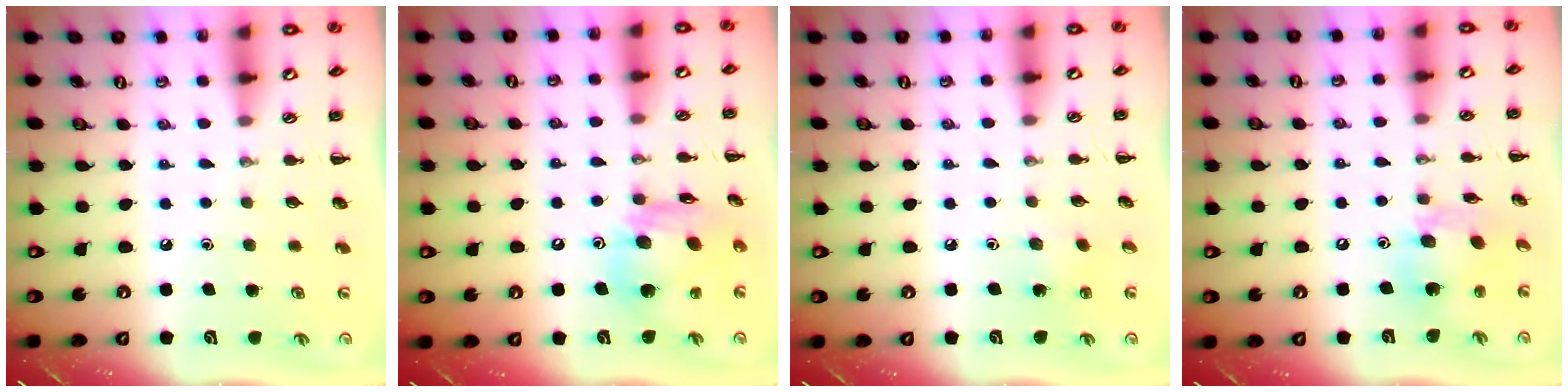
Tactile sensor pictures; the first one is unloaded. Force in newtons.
{"total": 14.8, "press": 14.5, "slide": 2.7}
{"total": 2.7, "press": 2.6, "slide": 0.9}
{"total": 9.8, "press": 9.6, "slide": 1.7}